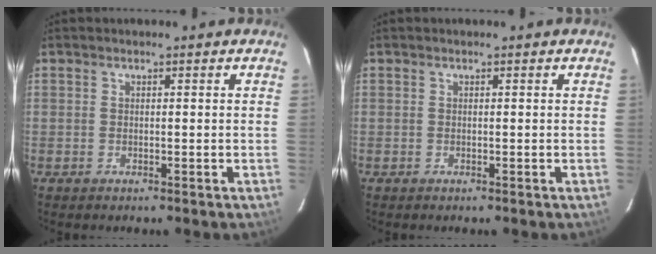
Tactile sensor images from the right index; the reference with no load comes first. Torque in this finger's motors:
{"motor_torque": [0.00, 0.00, 0.00, 0.00]}